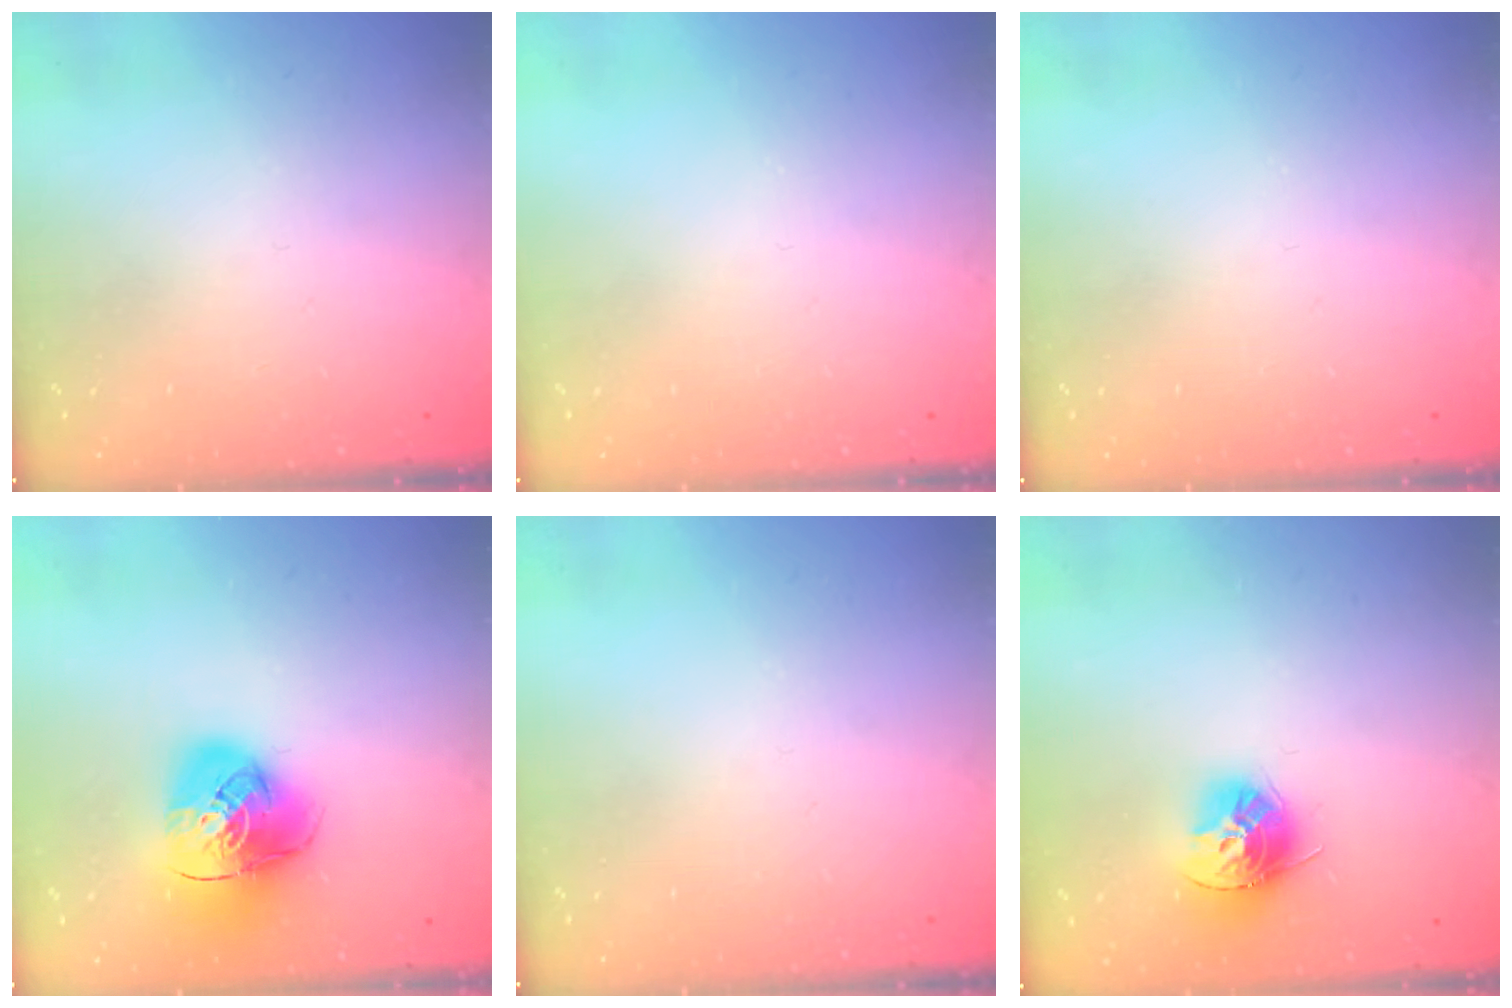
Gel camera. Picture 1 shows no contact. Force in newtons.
{"total": 0.0}
{"total": 0.0}
{"total": 13.4, "press": 13.3, "slide": 1.7}
{"total": 0.0}
{"total": 12.6, "press": 12.5, "slide": 1.2}